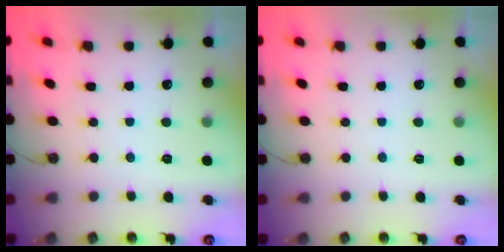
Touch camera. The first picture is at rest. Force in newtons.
{"total": 0.0}